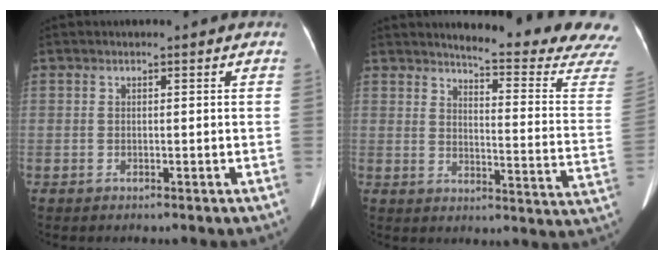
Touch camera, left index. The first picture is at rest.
{"total": 18.3, "force": [17.4, -1.4, 5.6], "torque": [-0.083, -0.141, 0.188]}